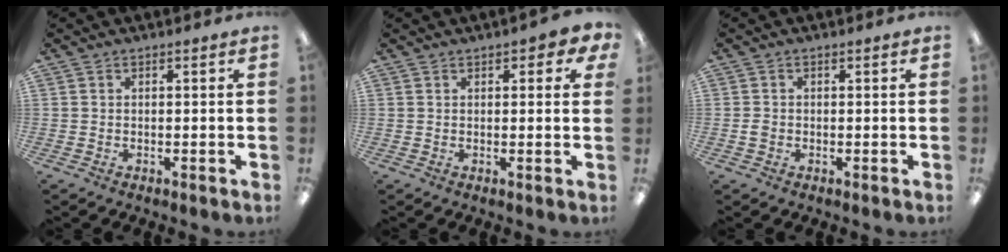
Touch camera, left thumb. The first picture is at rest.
{"total": 2.6, "force": [1.4, 1.0, 1.9], "torque": [-0.024, -0.004, 0.022]}
{"total": 1.2, "force": [-0.2, 1.0, 0.7], "torque": [-0.013, 0.004, -0.005]}